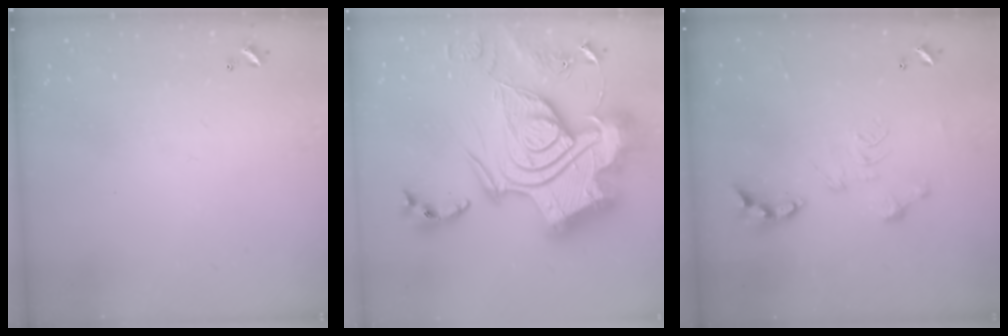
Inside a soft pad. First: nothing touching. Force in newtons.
{"total": 0.6, "press": 0.6, "slide": 0.0}
{"total": 0.0}